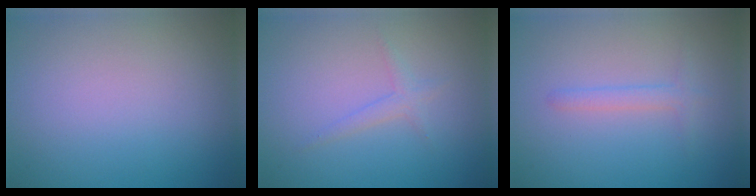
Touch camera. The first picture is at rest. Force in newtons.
{"total": 1.2, "press": 1.2, "slide": 0.0}
{"total": 1.4, "press": 1.4, "slide": 0.1}